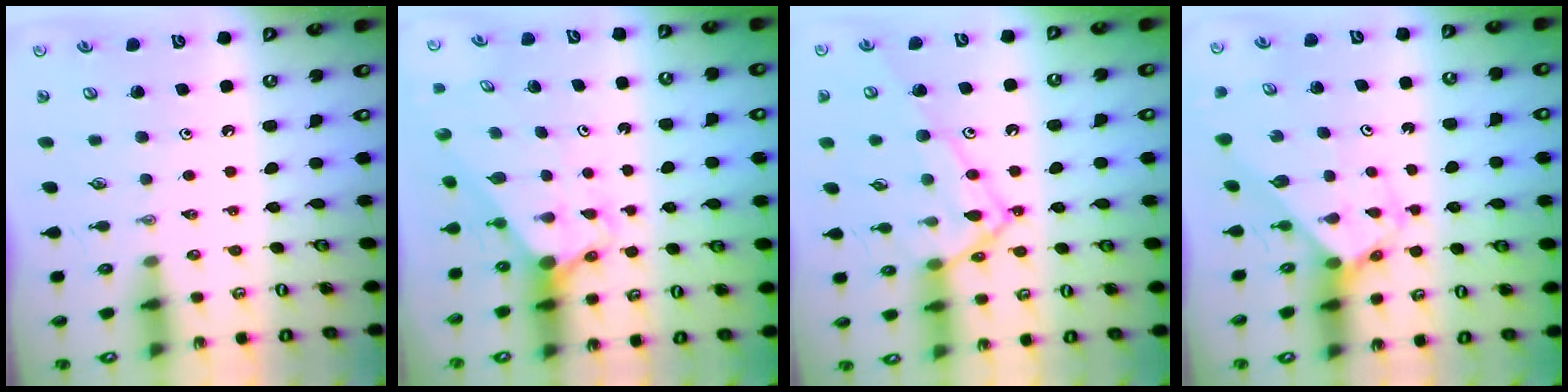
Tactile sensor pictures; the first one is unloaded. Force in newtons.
{"total": 2.7, "press": 2.7, "slide": 0.0}
{"total": 15.3, "press": 15.3, "slide": 1.1}
{"total": 2.7, "press": 2.7, "slide": 0.1}